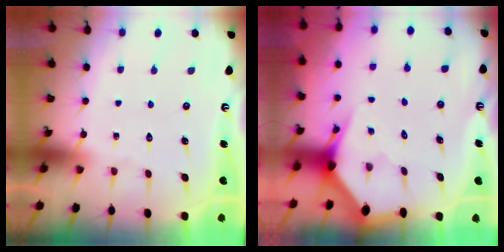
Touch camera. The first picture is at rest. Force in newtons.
{"total": 3.4, "press": 3.4, "slide": 0.4}